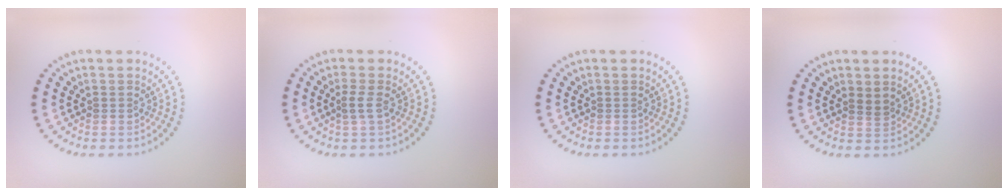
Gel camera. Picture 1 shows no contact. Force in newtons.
{"total": 1.0, "press": 0.8, "slide": 0.6}
{"total": 0.0}
{"total": 1.1, "press": 0.9, "slide": 0.7}